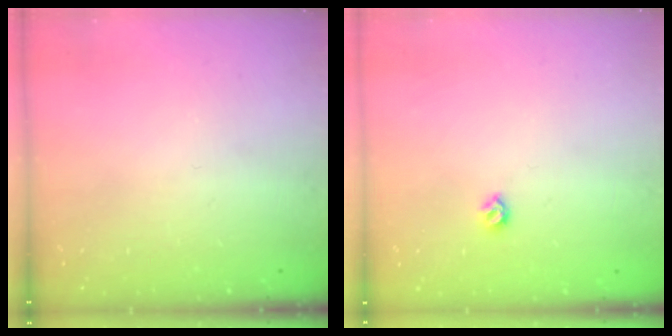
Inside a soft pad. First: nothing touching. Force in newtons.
{"total": 4.9, "press": 4.8, "slide": 0.8}